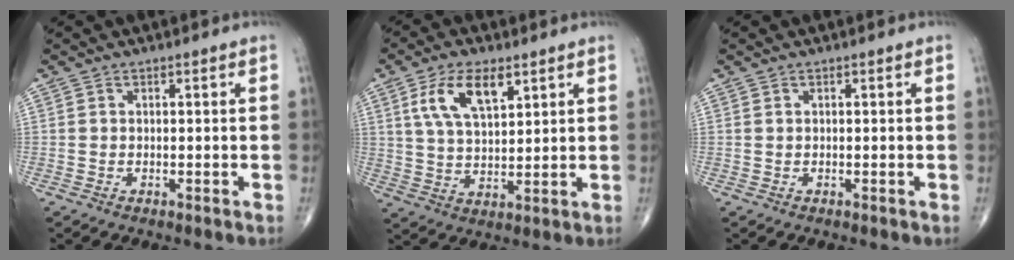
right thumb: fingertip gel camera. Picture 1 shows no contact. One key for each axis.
{"total": 9.9, "fx": 4.6, "fy": 4.6, "fz": 7.5, "tx": -0.133, "ty": -0.014, "tz": 0.090}
{"total": 0.0}